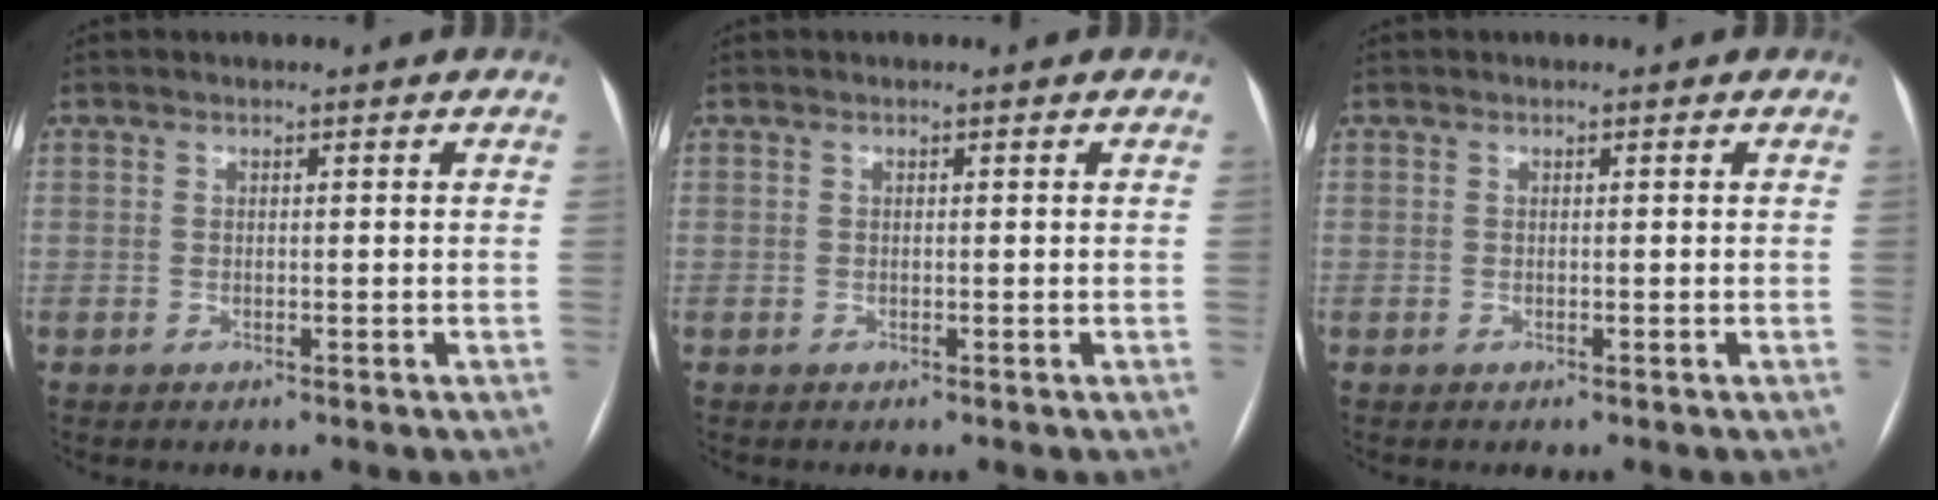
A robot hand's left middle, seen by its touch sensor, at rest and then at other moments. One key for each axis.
{"total": 0.0}
{"total": 0.0}